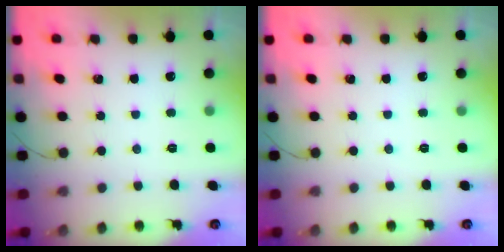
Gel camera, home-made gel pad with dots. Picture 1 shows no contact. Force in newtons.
{"total": 0.0}